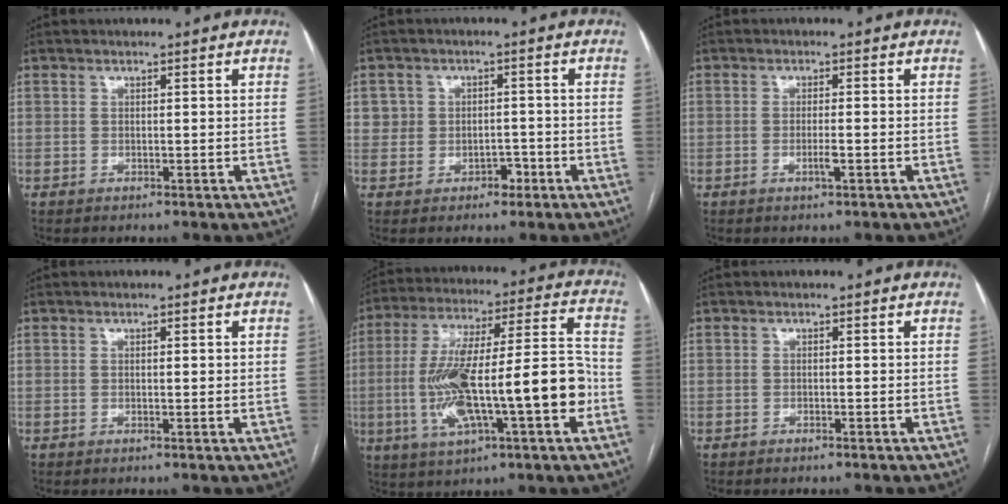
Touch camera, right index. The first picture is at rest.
{"total": 3.7, "force": [-0.7, 3.4, 1.1], "torque": [0.001, 0.012, -0.007]}
{"total": 2.0, "force": [-0.7, 0.1, 1.8], "torque": [-0.036, -0.003, -0.012]}
{"total": 0.7, "force": [0.2, 0.1, 0.7], "torque": [-0.013, 0.000, 0.002]}
{"total": 21.3, "force": [-4.6, 3.6, 20.5], "torque": [-0.364, 0.020, -0.066]}
{"total": 0.0}